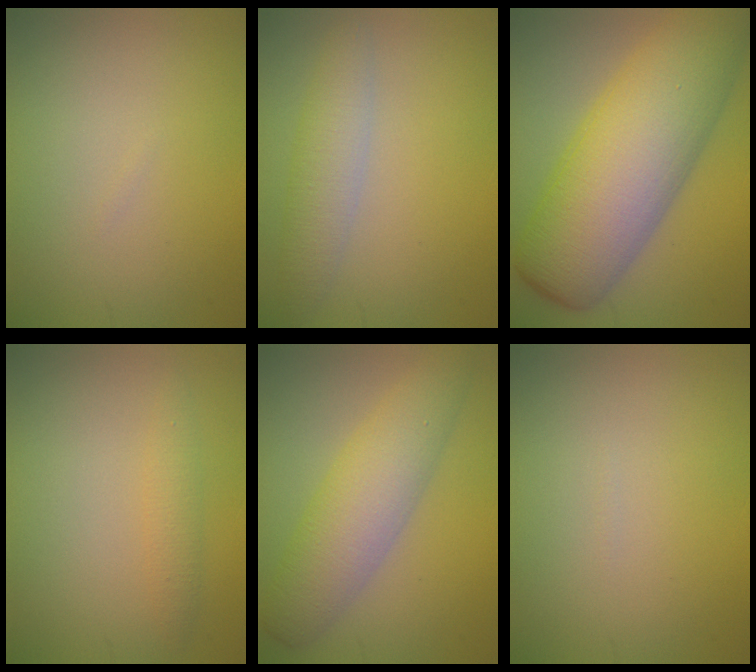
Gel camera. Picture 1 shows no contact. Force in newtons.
{"total": 3.0, "press": 3.0, "slide": 0.1}
{"total": 12.4, "press": 12.4, "slide": 0.2}
{"total": 1.4, "press": 1.4, "slide": 0.1}
{"total": 5.8, "press": 5.8, "slide": 0.1}
{"total": 0.0}